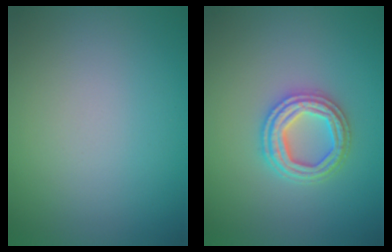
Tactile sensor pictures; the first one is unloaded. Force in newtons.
{"total": 3.4, "press": 3.3, "slide": 0.7}